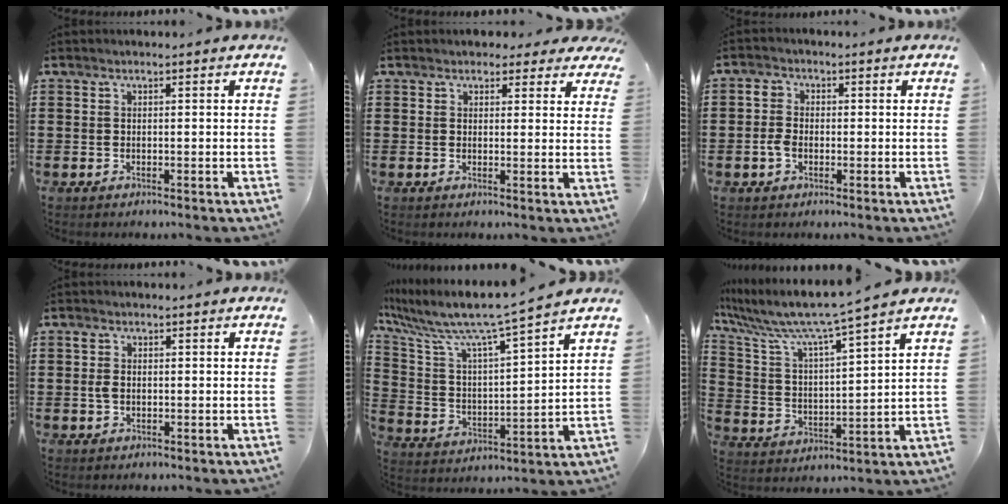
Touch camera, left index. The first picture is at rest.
{"total": 2.7, "force": [2.3, 1.1, 0.7], "torque": [-0.007, -0.006, 0.039]}
{"total": 3.2, "force": [-0.7, 2.6, 1.8], "torque": [-0.051, 0.002, -0.019]}
{"total": 1.8, "force": [0.0, 1.3, 1.3], "torque": [-0.035, 0.003, -0.004]}
{"total": 8.4, "force": [7.3, 0.0, 4.3], "torque": [-0.117, -0.054, 0.115]}
{"total": 7.6, "force": [6.5, -0.2, 3.9], "torque": [-0.107, -0.044, 0.102]}